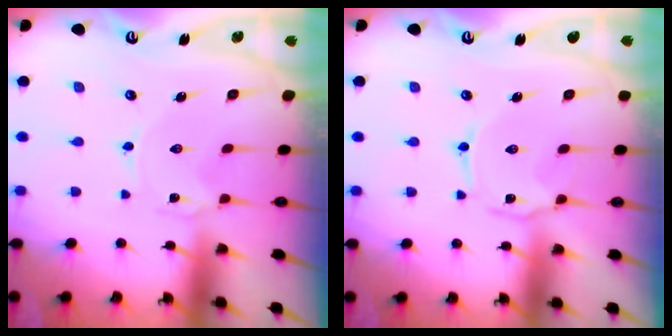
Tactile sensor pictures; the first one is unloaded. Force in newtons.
{"total": 2.1, "press": 2.0, "slide": 0.4}